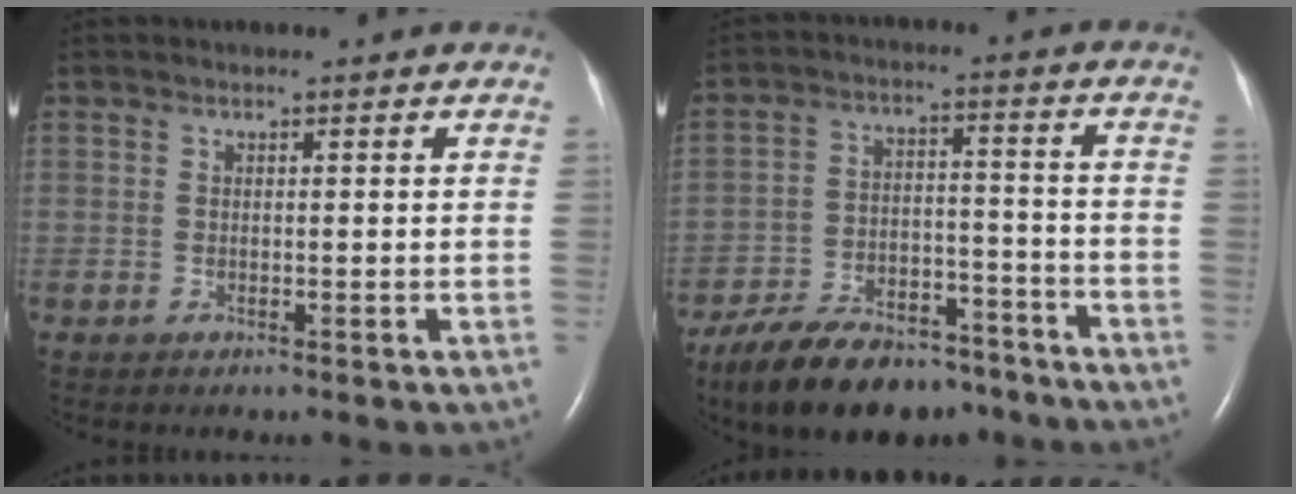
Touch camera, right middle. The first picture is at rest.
{"total": 15.7, "force": [-12.7, 6.3, 6.9], "torque": [-0.117, 0.015, -0.202]}